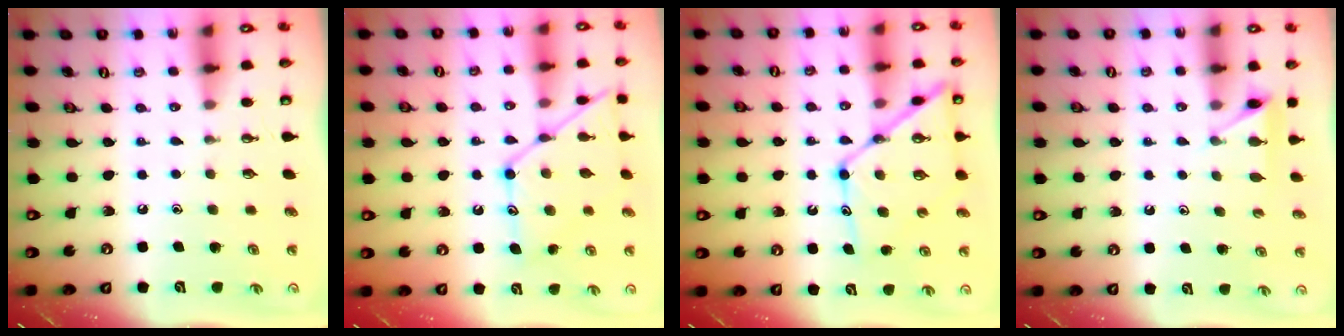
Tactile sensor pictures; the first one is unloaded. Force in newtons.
{"total": 14.8, "press": 14.7, "slide": 1.3}
{"total": 15.0, "press": 15.0, "slide": 1.3}
{"total": 3.7, "press": 3.7, "slide": 0.3}